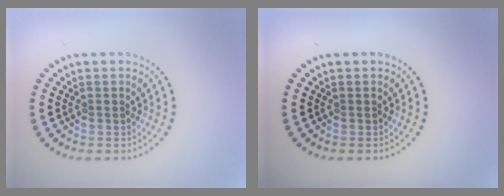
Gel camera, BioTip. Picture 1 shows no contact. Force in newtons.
{"total": 0.0}